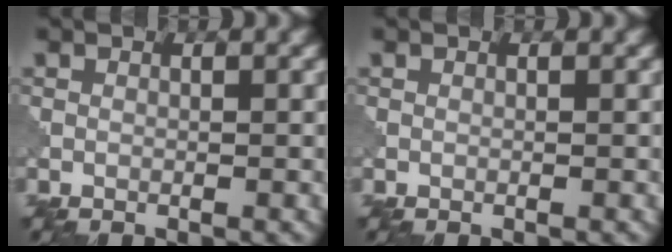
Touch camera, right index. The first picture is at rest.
{"total": 0.0}